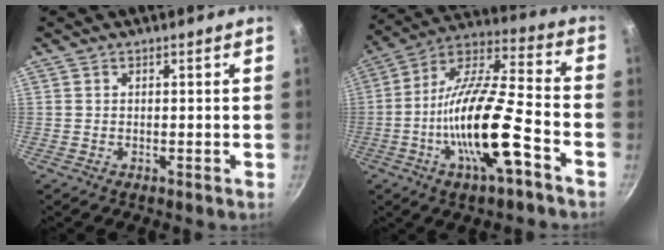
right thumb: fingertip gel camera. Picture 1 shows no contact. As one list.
[{"total": 20.0, "force": [-7.1, 5.6, 17.8], "torque": [-0.317, 0.036, -0.140]}]